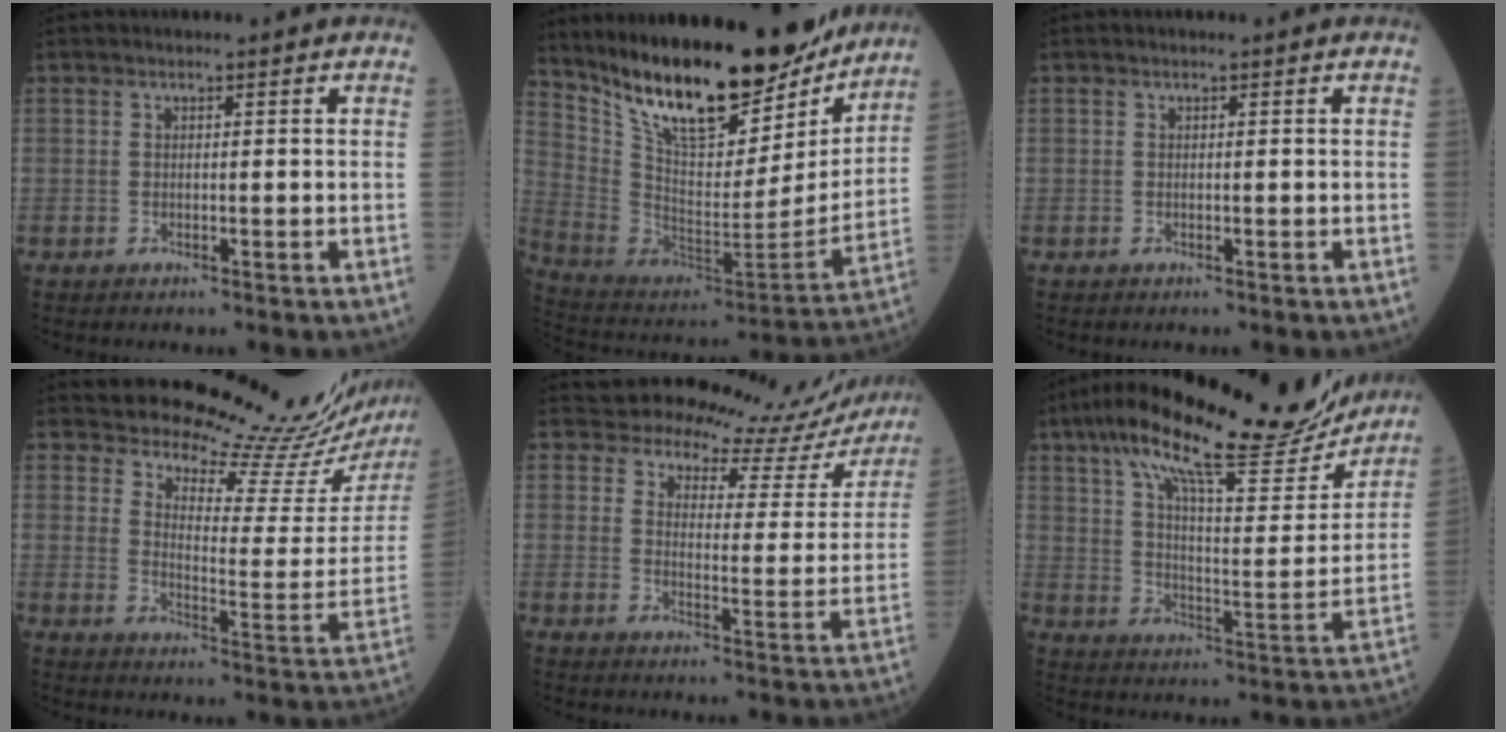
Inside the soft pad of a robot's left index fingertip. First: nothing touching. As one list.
[{"total": 24.6, "force": [19.5, 7.3, 13.1], "torque": [-0.225, -0.033, 0.318]}, {"total": 0.0}, {"total": 17.1, "force": [16.8, 0.6, 3.2], "torque": [-0.043, -0.117, 0.198]}, {"total": 16.1, "force": [15.6, 3.8, 0.8], "torque": [0.016, -0.065, 0.160]}, {"total": 24.1, "force": [19.4, 4.4, 13.7], "torque": [-0.221, 0.016, 0.278]}]